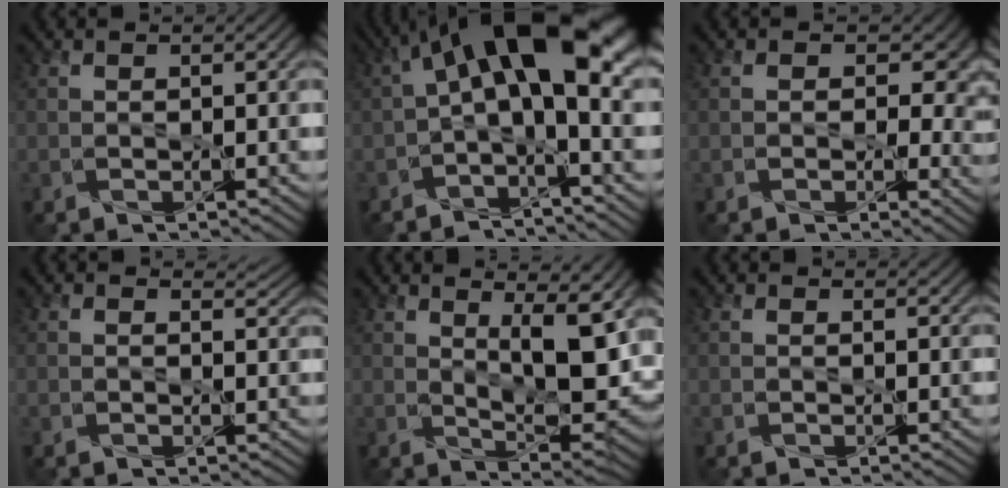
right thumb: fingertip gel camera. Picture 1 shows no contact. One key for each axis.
{"total": 13.6, "fx": 1.9, "fy": 5.5, "fz": 12.3, "tx": -0.205, "ty": 0.019, "tz": 0.023}
{"total": 6.7, "fx": 0.7, "fy": 5.1, "fz": 4.3, "tx": -0.042, "ty": -0.017, "tz": 0.006}
{"total": 1.8, "fx": 1.4, "fy": 0.9, "fz": 0.7, "tx": -0.013, "ty": -0.005, "tz": 0.019}
{"total": 9.8, "fx": 3.5, "fy": 2.8, "fz": 8.7, "tx": -0.148, "ty": -0.005, "tz": 0.063}
{"total": 0.7, "fx": 0.7, "fy": 0.3, "fz": 0.1, "tx": -0.003, "ty": 0.001, "tz": 0.013}